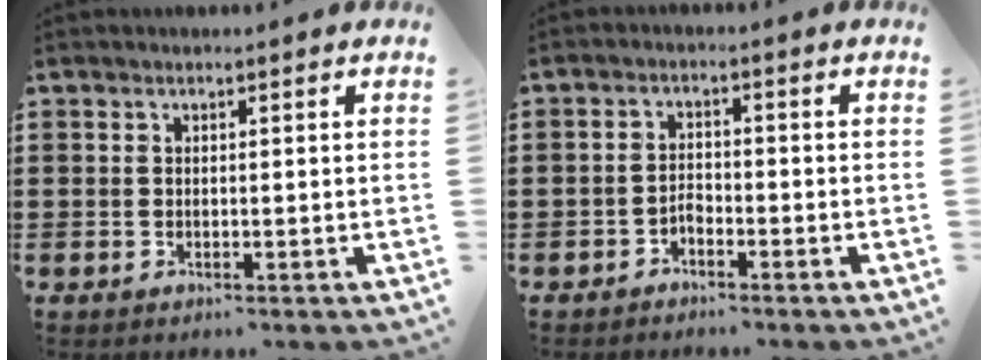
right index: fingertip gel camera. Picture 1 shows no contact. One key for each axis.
{"total": 1.5, "fx": -1.3, "fy": 0.6, "fz": 0.4, "tx": -0.013, "ty": 0.001, "tz": -0.027}